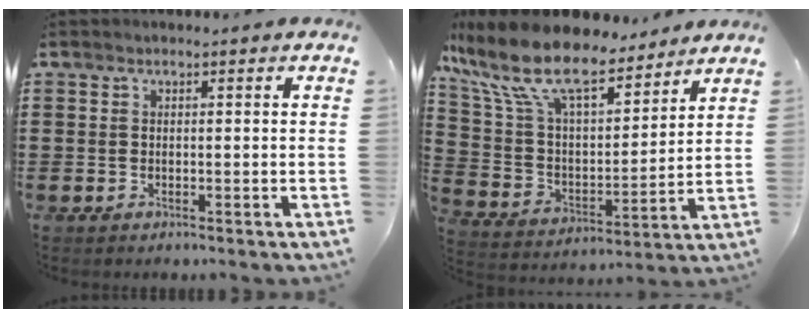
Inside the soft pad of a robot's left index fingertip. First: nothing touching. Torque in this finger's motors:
{"motor_torque": [2.14, 0.00, 0.69, 0.21]}